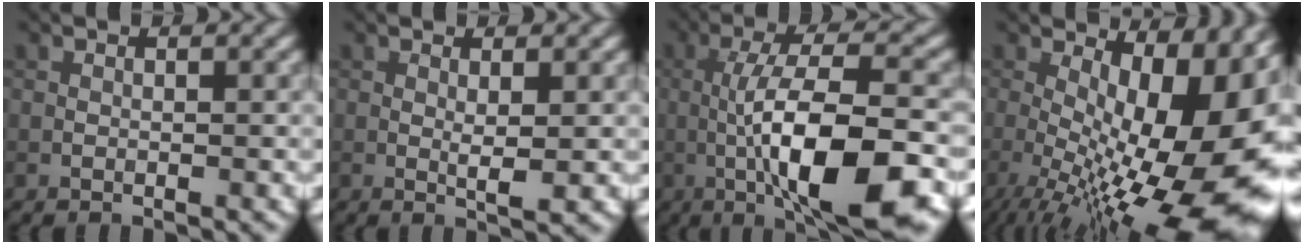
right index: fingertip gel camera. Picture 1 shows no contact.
{"total": 1.8, "force": [0.2, 0.1, 1.7], "torque": [-0.031, -0.004, 0.003]}
{"total": 11.5, "force": [-2.8, 3.0, 10.7], "torque": [-0.180, -0.001, -0.049]}
{"total": 17.7, "force": [-2.0, 6.9, 16.2], "torque": [-0.182, -0.010, -0.019]}